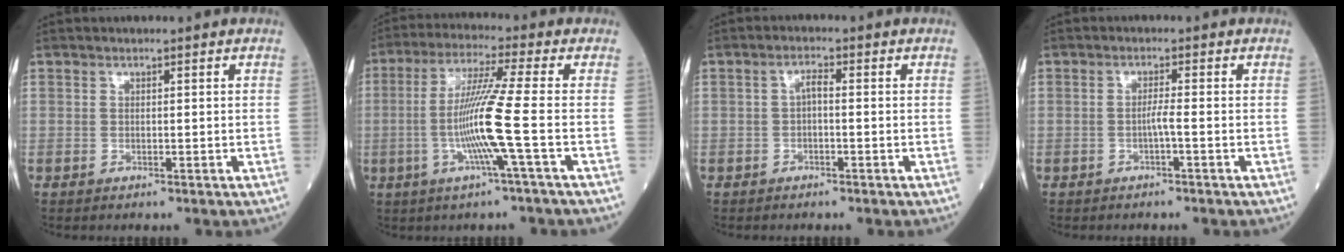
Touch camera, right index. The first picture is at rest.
{"total": 10.3, "force": [-2.2, -1.9, 9.9], "torque": [-0.198, -0.008, -0.047]}
{"total": 1.8, "force": [-0.3, 0.5, 1.8], "torque": [-0.030, 0.005, -0.006]}
{"total": 1.5, "force": [-0.6, -0.3, 1.3], "torque": [-0.024, 0.001, -0.013]}